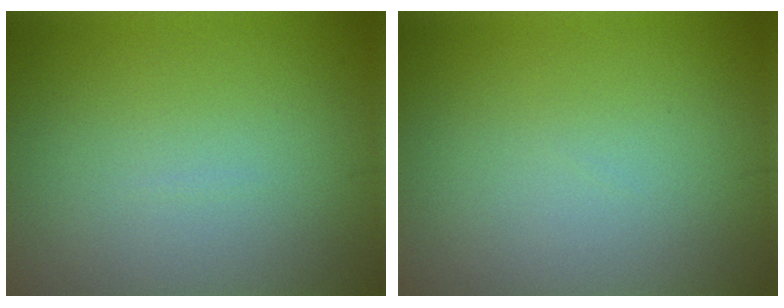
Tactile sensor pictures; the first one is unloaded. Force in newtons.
{"total": 0.0}